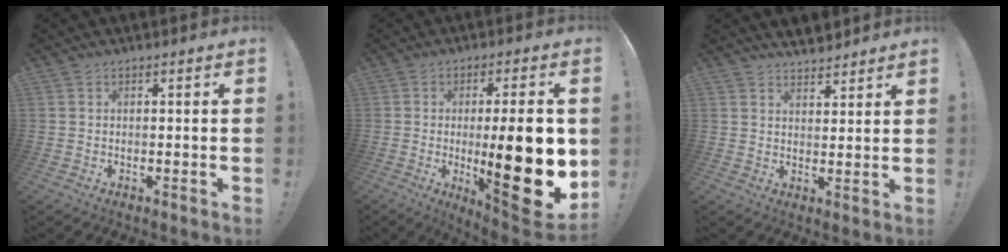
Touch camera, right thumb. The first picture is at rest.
{"total": 22.8, "force": [-2.2, 5.7, 22.0], "torque": [-0.311, -0.016, -0.024]}
{"total": 4.9, "force": [4.5, 1.3, 1.1], "torque": [-0.013, -0.031, 0.083]}